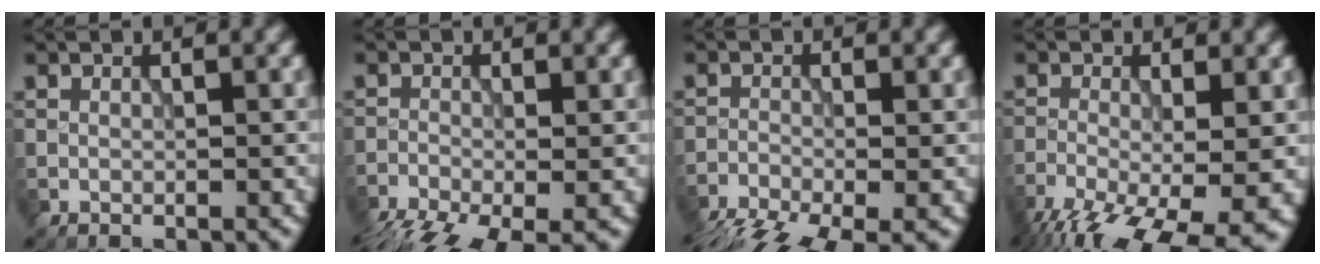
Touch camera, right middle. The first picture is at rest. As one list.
[{"total": 7.8, "force": [-5.7, 2.5, 4.8], "torque": [-0.103, -0.039, -0.095]}, {"total": 8.5, "force": [-6.7, 2.6, 4.6], "torque": [-0.091, -0.037, -0.111]}, {"total": 13.0, "force": [-7.9, 5.0, 9.1], "torque": [-0.159, -0.047, -0.104]}]